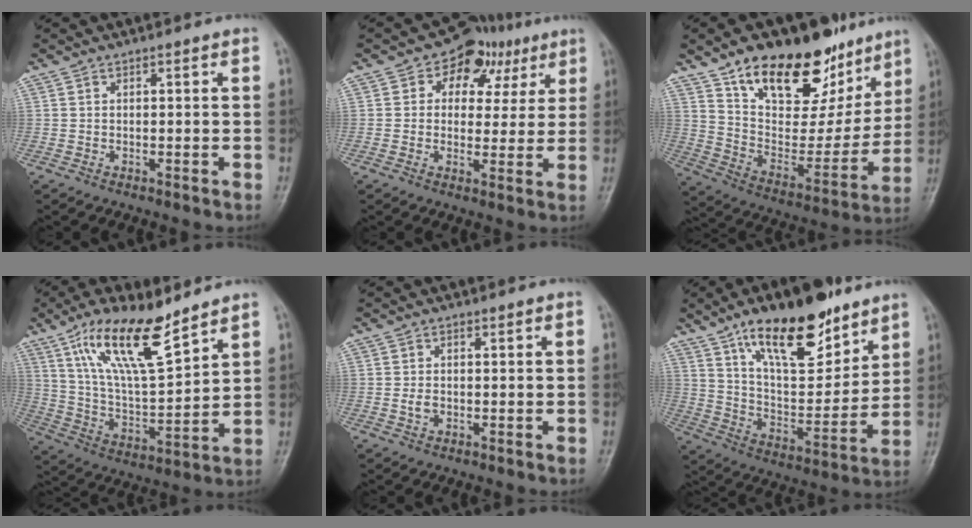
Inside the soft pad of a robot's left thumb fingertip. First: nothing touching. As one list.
[{"total": 10.4, "force": [4.3, 8.0, 5.0], "torque": [-0.016, 0.002, 0.057]}, {"total": 27.5, "force": [17.1, 13.8, 16.5], "torque": [-0.203, -0.054, 0.280]}, {"total": 16.8, "force": [10.8, 4.8, 12.0], "torque": [-0.198, -0.053, 0.211]}, {"total": 1.8, "force": [-0.2, 1.3, 1.2], "torque": [-0.019, 0.000, -0.005]}, {"total": 21.3, "force": [13.5, 8.6, 14.1], "torque": [-0.182, -0.068, 0.233]}]